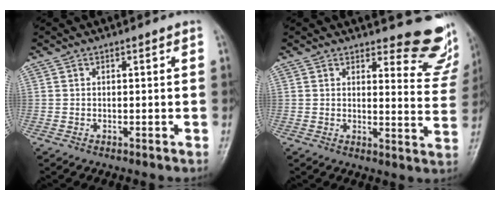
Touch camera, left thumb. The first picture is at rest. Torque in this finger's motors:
{"motor_torque": [4.74, 0.27, 0.44, -0.58, 0.00]}